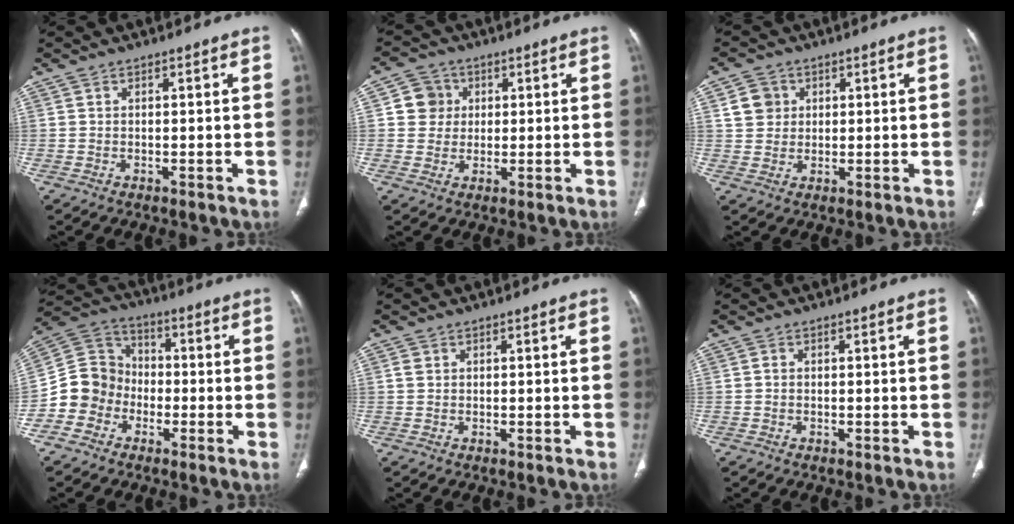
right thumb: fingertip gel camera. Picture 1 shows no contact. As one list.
[{"total": 5.7, "force": [1.2, 5.4, 1.3], "torque": [0.006, 0.004, 0.016]}, {"total": 4.9, "force": [1.6, 4.4, 1.6], "torque": [-0.009, -0.001, 0.028]}, {"total": 10.4, "force": [-3.9, 9.2, 2.8], "torque": [-0.029, 0.054, -0.083]}, {"total": 1.1, "force": [0.3, 0.9, 0.5], "torque": [-0.005, 0.003, 0.006]}, {"total": 0.6, "force": [-0.1, 0.5, 0.4], "torque": [-0.004, 0.002, -0.003]}]